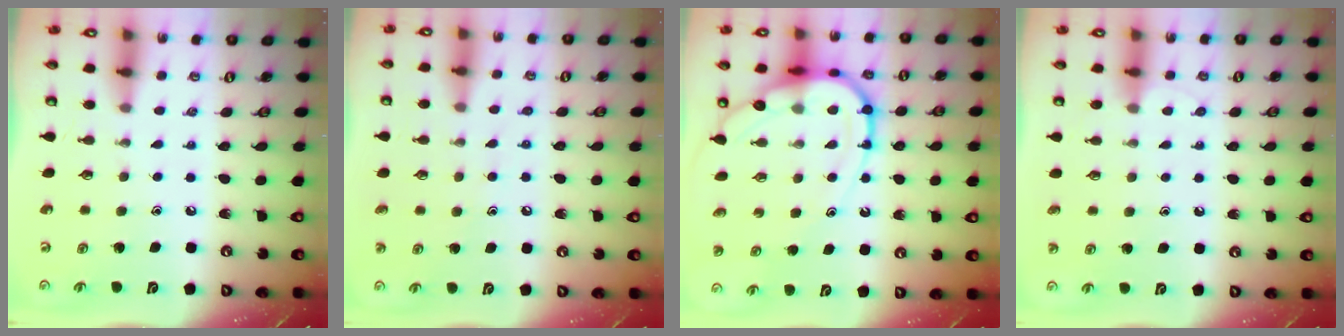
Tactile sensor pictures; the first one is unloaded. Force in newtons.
{"total": 6.0, "press": 5.9, "slide": 0.6}
{"total": 14.4, "press": 14.4, "slide": 1.5}
{"total": 3.7, "press": 3.7, "slide": 0.4}